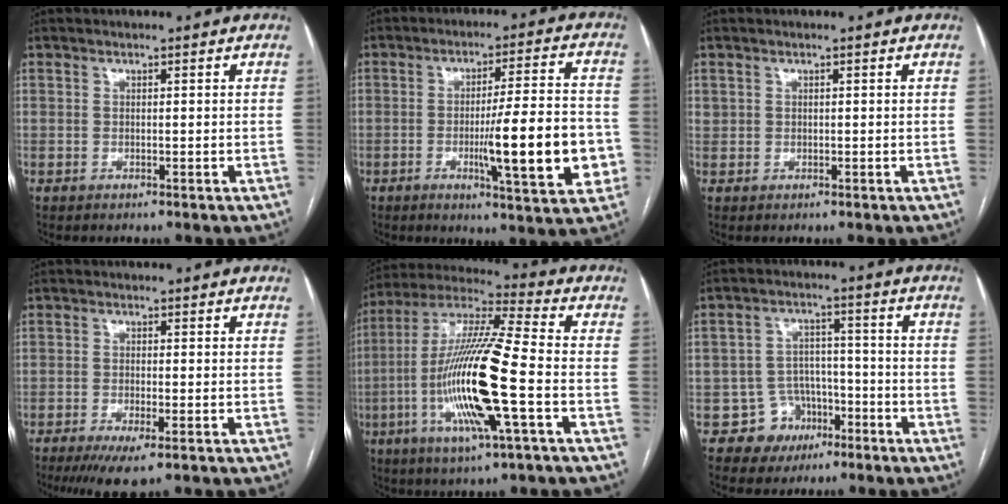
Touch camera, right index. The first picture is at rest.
{"total": 14.6, "force": [-3.3, 1.8, 14.1], "torque": [-0.203, 0.000, -0.046]}
{"total": 0.8, "force": [0.4, 0.7, 0.1], "torque": [0.009, 0.005, 0.005]}
{"total": 5.8, "force": [-3.5, 0.9, 4.5], "torque": [-0.074, -0.014, -0.055]}
{"total": 19.0, "force": [-4.6, 1.1, 18.4], "torque": [-0.376, -0.012, -0.091]}
{"total": 6.4, "force": [-3.4, 5.5, 0.3], "torque": [0.013, 0.016, -0.047]}